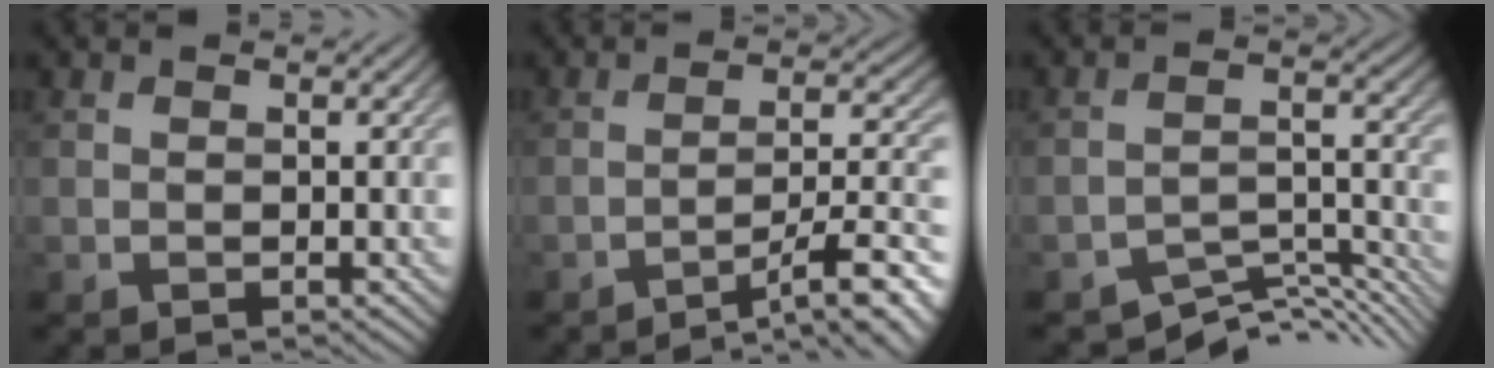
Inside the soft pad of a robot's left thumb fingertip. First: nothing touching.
{"total": 10.8, "force": [-7.1, 2.1, 7.9], "torque": [-0.130, 0.014, -0.100]}
{"total": 7.1, "force": [-6.4, 1.8, 2.6], "torque": [-0.039, -0.004, -0.098]}